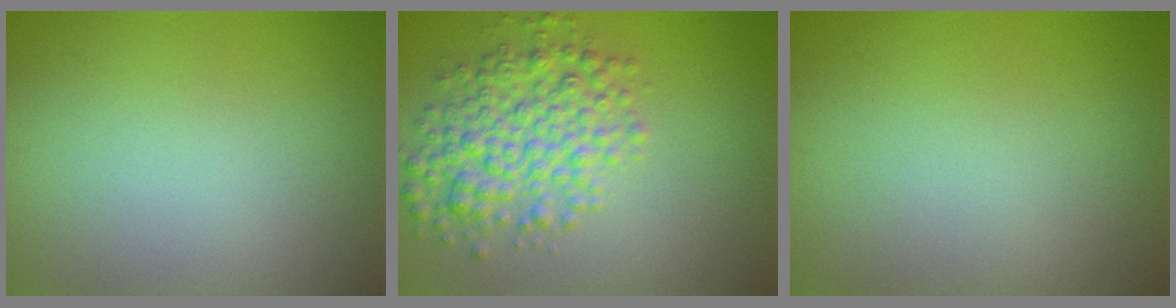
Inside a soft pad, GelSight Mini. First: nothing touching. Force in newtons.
{"total": 5.0, "press": 5.0, "slide": 0.0}
{"total": 0.0}